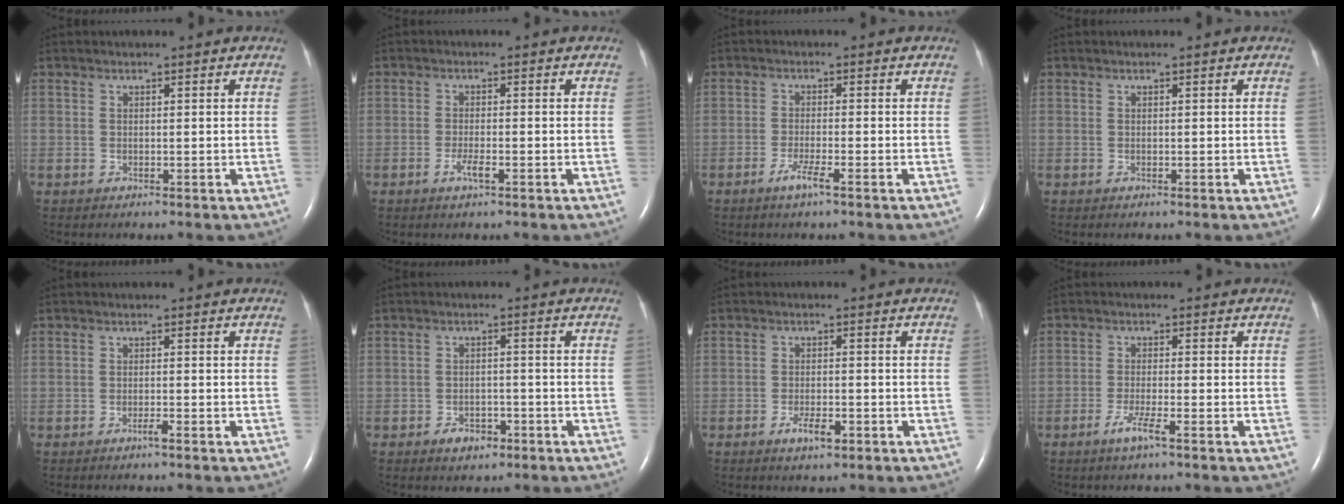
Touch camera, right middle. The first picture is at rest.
{"total": 2.1, "force": [-1.1, 0.3, 1.8], "torque": [-0.039, -0.002, -0.022]}
{"total": 2.9, "force": [-1.8, -0.1, 2.3], "torque": [-0.048, -0.006, -0.037]}
{"total": 0.0}
{"total": 1.1, "force": [-0.8, -0.1, 0.7], "torque": [-0.017, -0.001, -0.014]}
{"total": 3.4, "force": [-2.1, 2.0, 1.7], "torque": [-0.024, 0.004, -0.027]}
{"total": 3.2, "force": [-1.8, 0.9, 2.5], "torque": [-0.046, 0.000, -0.031]}
{"total": 3.3, "force": [-2.0, -0.2, 2.6], "torque": [-0.057, -0.007, -0.041]}